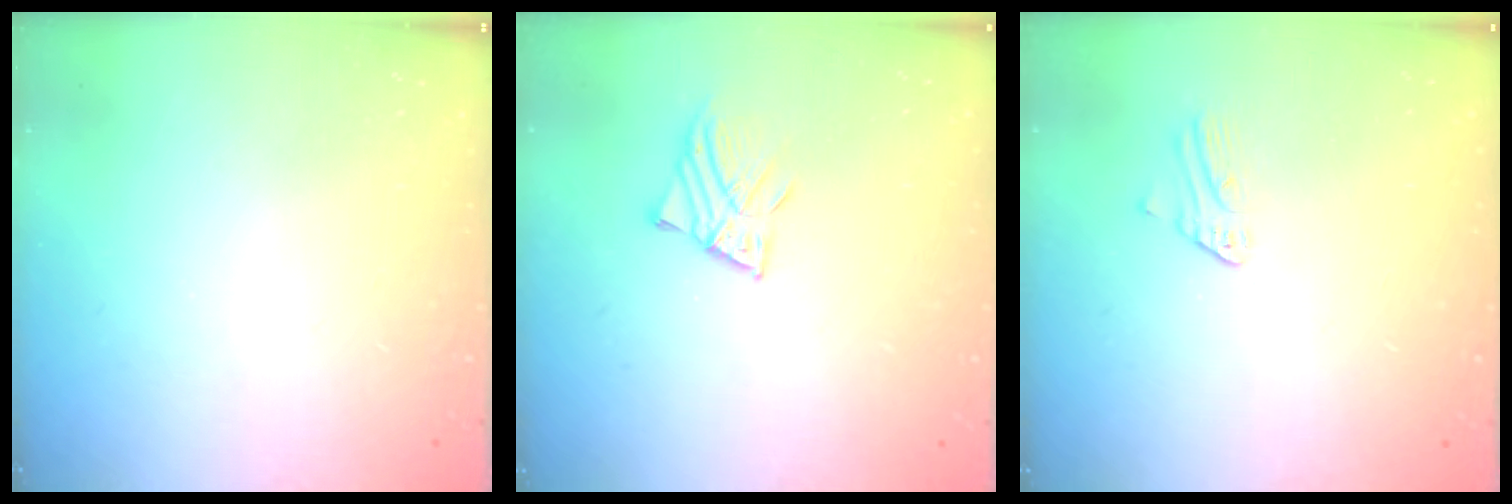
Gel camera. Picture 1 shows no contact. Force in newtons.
{"total": 3.2, "press": 3.2, "slide": 0.2}
{"total": 2.3, "press": 2.3, "slide": 0.2}